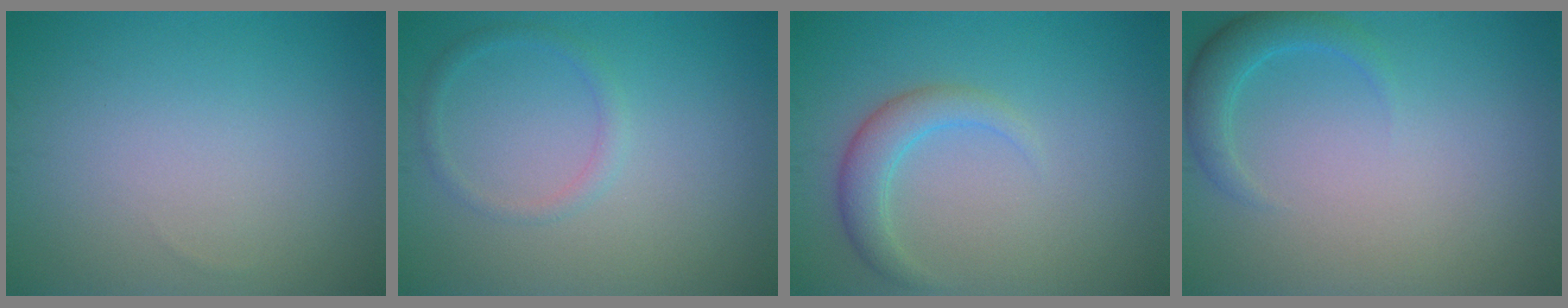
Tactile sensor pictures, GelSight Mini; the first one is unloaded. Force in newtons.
{"total": 1.3, "press": 1.3, "slide": 0.1}
{"total": 2.8, "press": 2.8, "slide": 0.2}
{"total": 2.4, "press": 2.4, "slide": 0.1}